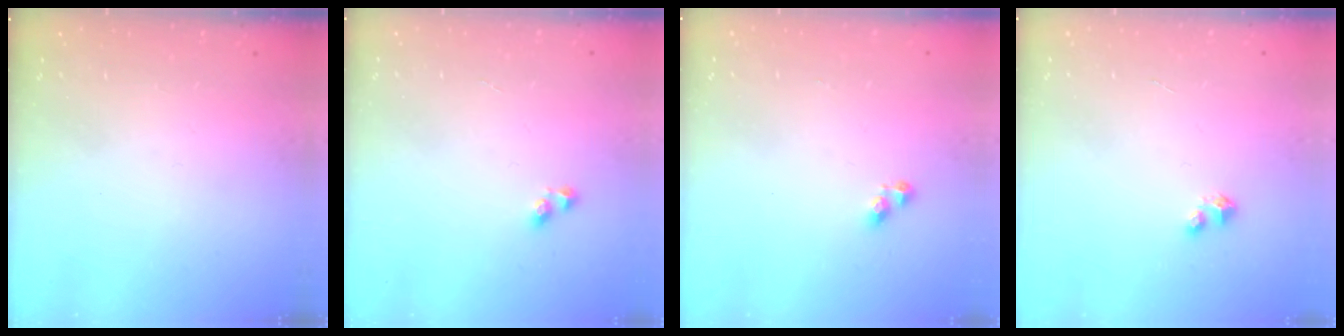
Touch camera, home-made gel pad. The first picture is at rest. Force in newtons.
{"total": 2.5, "press": 2.2, "slide": 1.3}
{"total": 3.4, "press": 3.4, "slide": 0.3}
{"total": 2.8, "press": 2.8, "slide": 0.1}